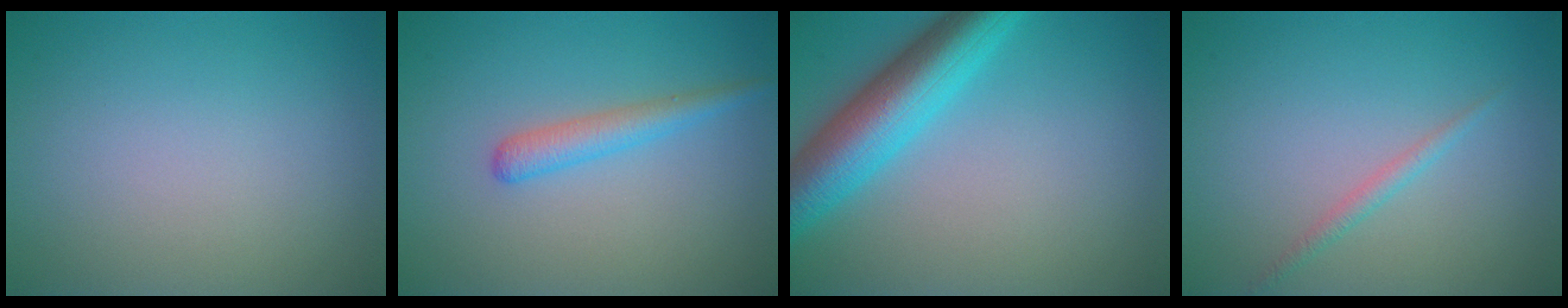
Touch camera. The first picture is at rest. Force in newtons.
{"total": 2.2, "press": 2.2, "slide": 0.1}
{"total": 7.5, "press": 7.4, "slide": 0.2}
{"total": 1.1, "press": 1.1, "slide": 0.0}